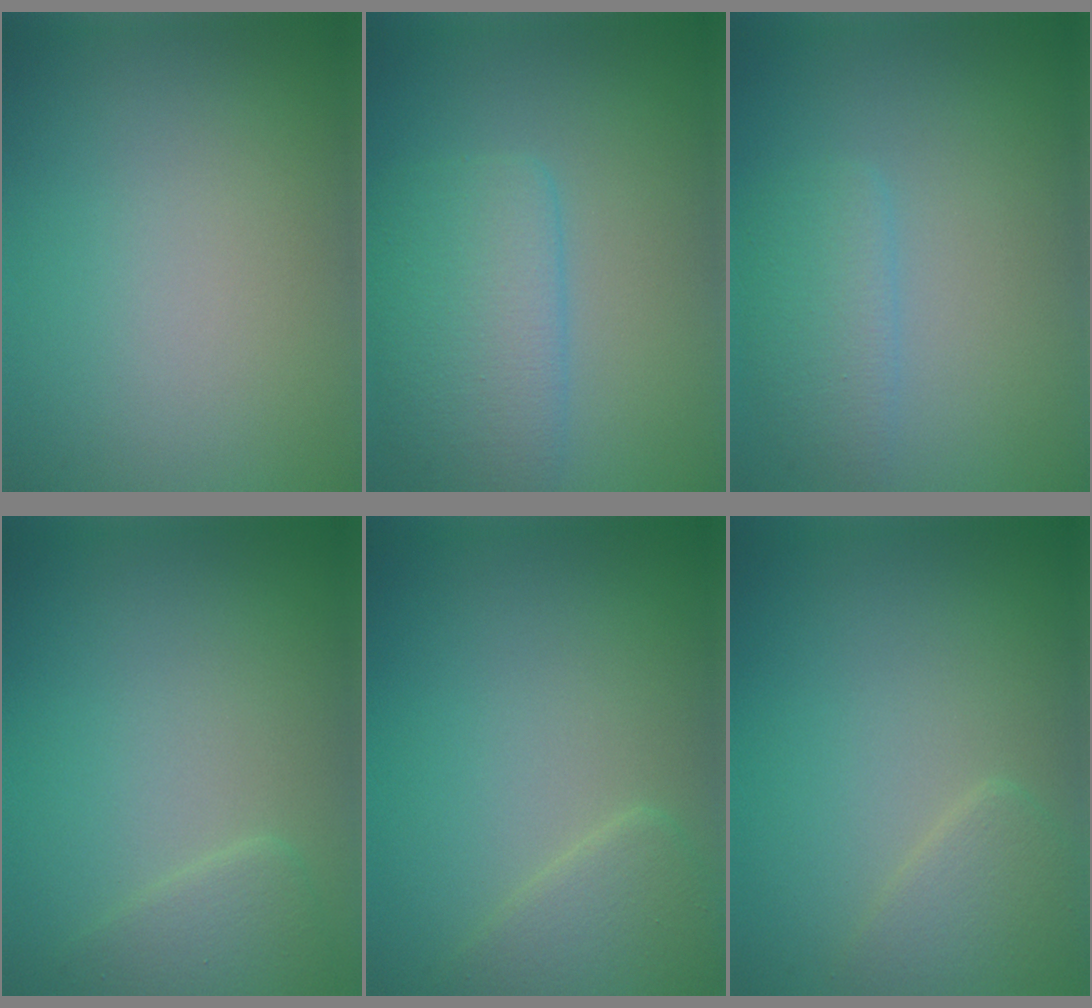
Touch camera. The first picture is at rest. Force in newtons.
{"total": 4.5, "press": 4.5, "slide": 0.3}
{"total": 2.3, "press": 2.3, "slide": 0.1}
{"total": 1.9, "press": 1.9, "slide": 0.1}
{"total": 2.6, "press": 2.6, "slide": 0.1}
{"total": 2.2, "press": 2.2, "slide": 0.1}